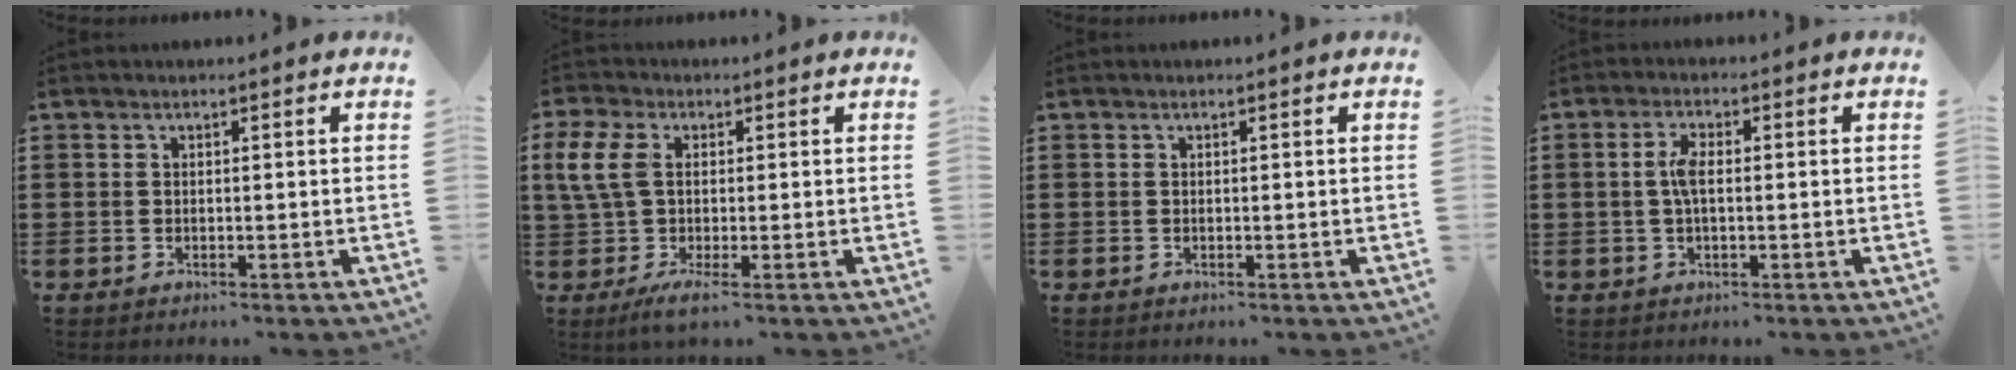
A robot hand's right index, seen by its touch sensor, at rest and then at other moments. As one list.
[{"total": 7.4, "force": [-0.3, 3.2, 6.7], "torque": [-0.155, -0.009, -0.008]}, {"total": 0.0}, {"total": 3.7, "force": [0.1, 1.4, 3.5], "torque": [-0.074, 0.002, -0.003]}]